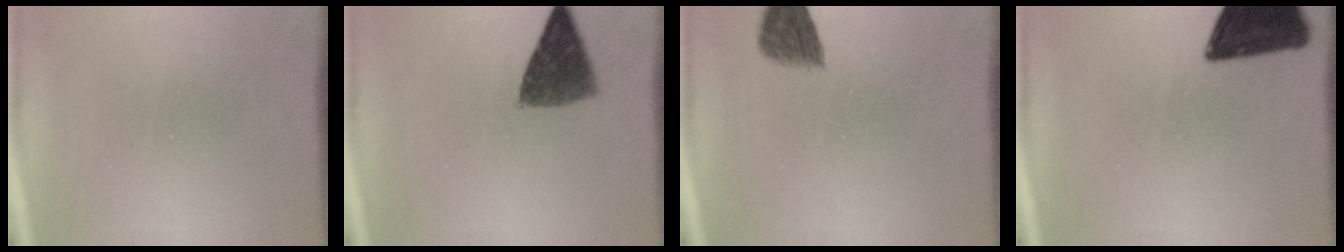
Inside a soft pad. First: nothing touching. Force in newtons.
{"total": 7.2}
{"total": 3.7}
{"total": 15.5}